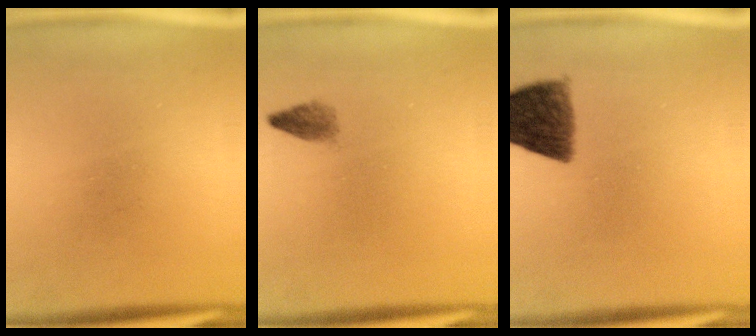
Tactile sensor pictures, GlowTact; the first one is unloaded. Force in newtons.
{"total": 1.4}
{"total": 9.1}